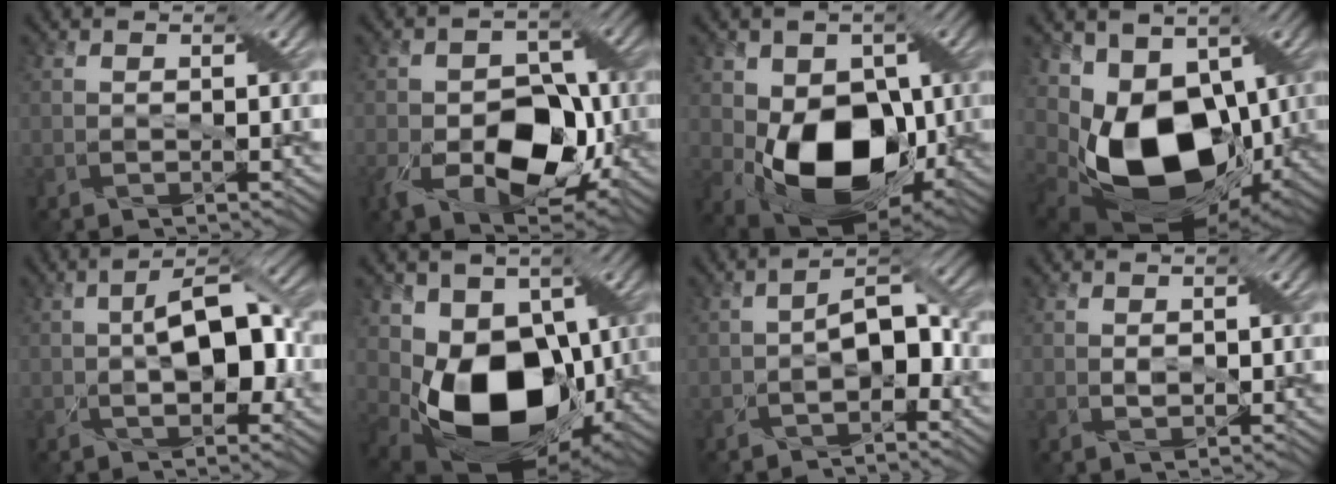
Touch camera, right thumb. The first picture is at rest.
{"total": 12.1, "force": [-3.5, 7.8, 8.5], "torque": [-0.149, -0.028, -0.054]}
{"total": 13.5, "force": [-1.1, 9.4, 9.6], "torque": [-0.168, -0.027, -0.019]}
{"total": 16.4, "force": [-0.2, 11.4, 11.8], "torque": [-0.249, -0.043, 0.001]}
{"total": 8.2, "force": [-0.4, 3.9, 7.2], "torque": [-0.119, 0.009, -0.011]}
{"total": 14.7, "force": [-0.4, 10.5, 10.2], "torque": [-0.188, -0.040, -0.003]}
{"total": 5.2, "force": [-1.7, 2.9, 4.0], "torque": [-0.060, 0.011, -0.031]}
{"total": 1.4, "force": [0.2, 1.0, 1.0], "torque": [-0.024, 0.000, 0.008]}